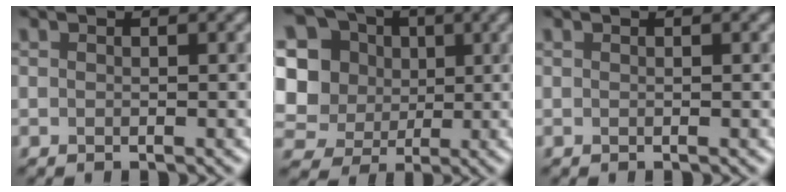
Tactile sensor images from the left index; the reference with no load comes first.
{"total": 15.6, "force": [3.2, 14.2, 5.7], "torque": [-0.181, 0.020, 0.048]}
{"total": 0.0}